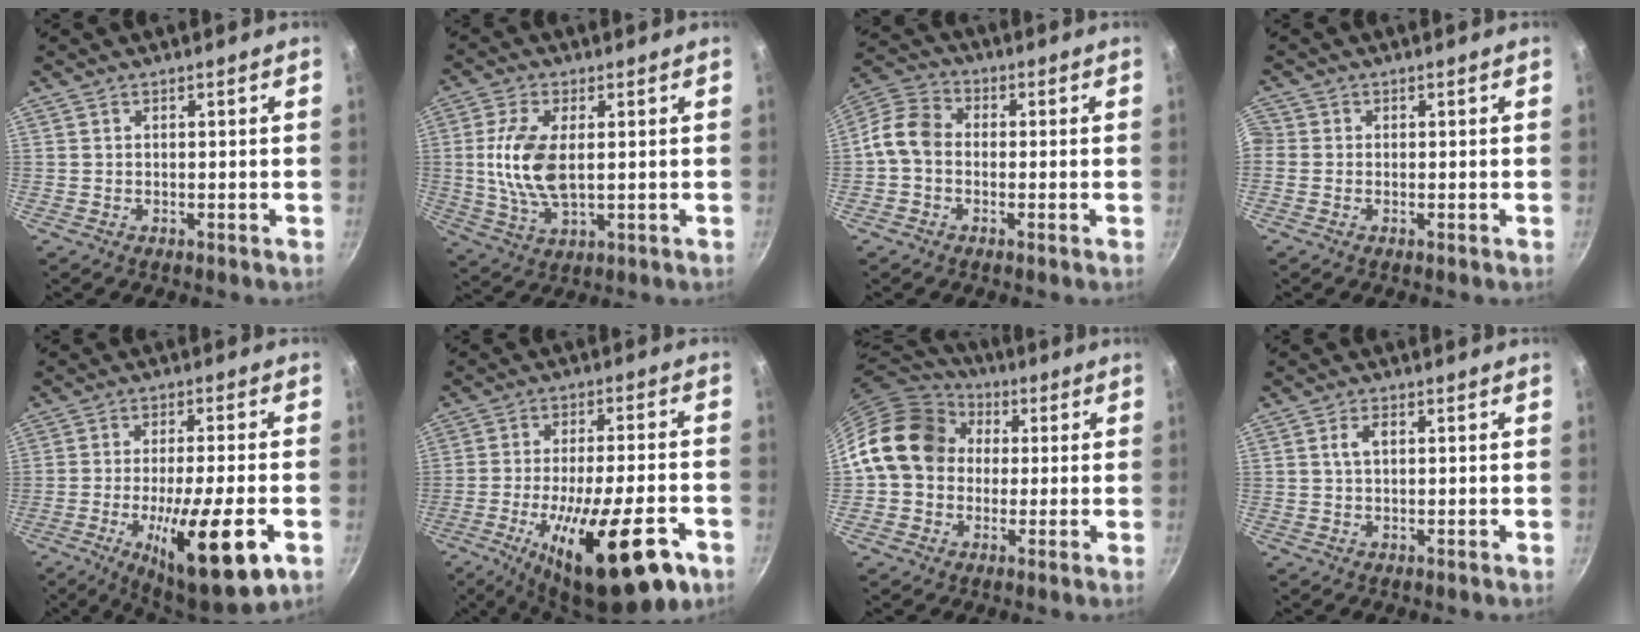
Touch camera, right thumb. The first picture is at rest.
{"total": 10.7, "force": [1.0, 5.2, 9.2], "torque": [-0.185, -0.004, 0.021]}
{"total": 7.2, "force": [-1.1, 5.7, 4.2], "torque": [-0.071, 0.028, -0.043]}
{"total": 1.8, "force": [-0.4, 1.7, 0.5], "torque": [-0.007, 0.002, -0.016]}
{"total": 17.7, "force": [-6.3, 4.0, 16.1], "torque": [-0.242, 0.011, -0.096]}
{"total": 22.7, "force": [-10.4, 7.1, 18.9], "torque": [-0.272, 0.016, -0.157]}
{"total": 15.5, "force": [2.0, 13.0, 8.1], "torque": [-0.109, 0.033, 0.020]}
{"total": 2.5, "force": [0.6, 1.5, 1.9], "torque": [-0.027, 0.007, 0.010]}